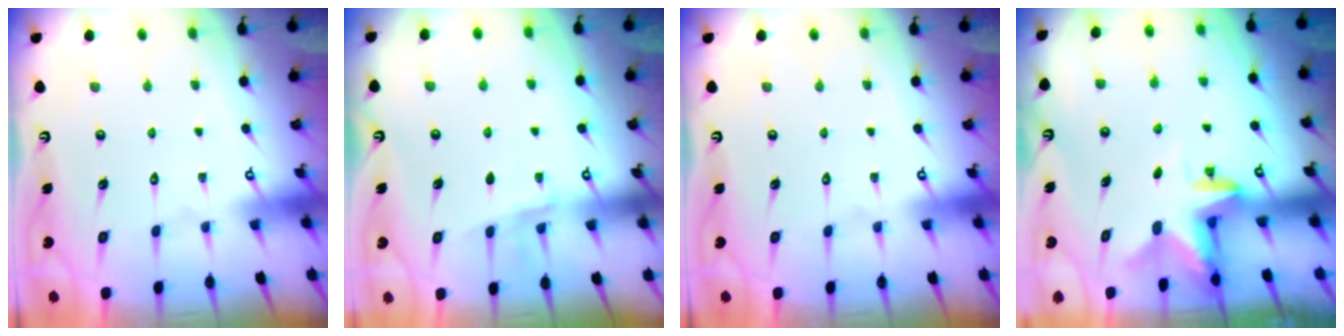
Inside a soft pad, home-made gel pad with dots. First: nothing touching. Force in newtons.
{"total": 3.9, "press": 3.7, "slide": 1.3}
{"total": 0.0}
{"total": 2.6, "press": 2.6, "slide": 0.4}